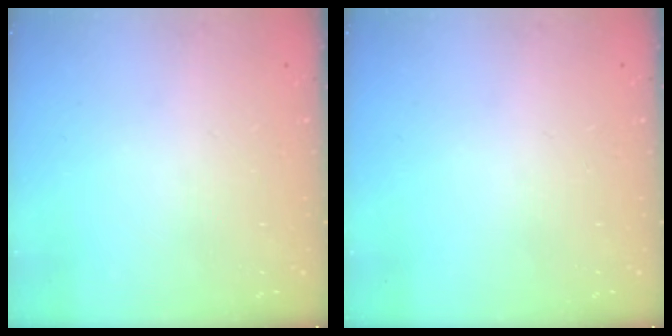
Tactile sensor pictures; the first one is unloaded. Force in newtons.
{"total": 0.0}